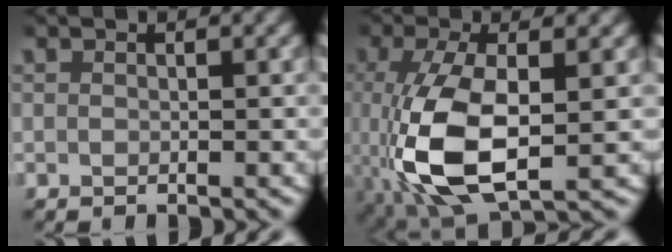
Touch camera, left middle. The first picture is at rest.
{"total": 9.4, "force": [-1.6, 4.7, 8.0], "torque": [-0.195, -0.035, 0.000]}